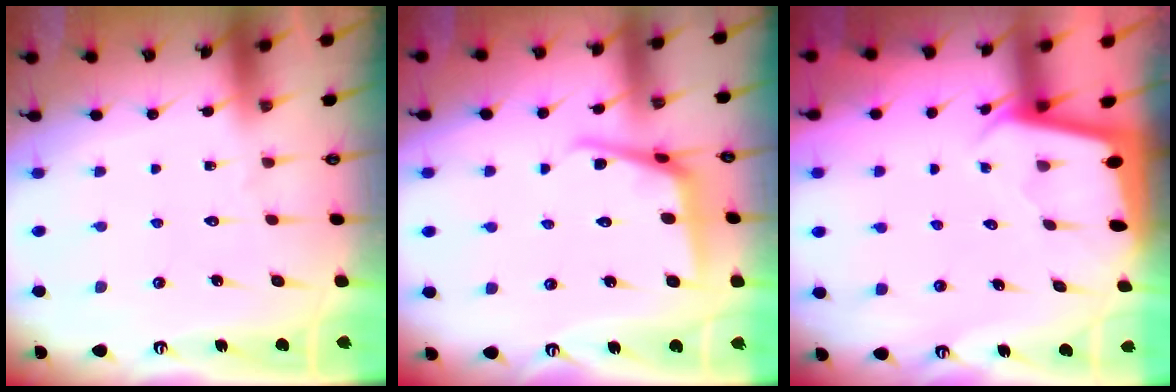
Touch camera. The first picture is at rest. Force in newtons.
{"total": 8.6, "press": 8.5, "slide": 0.7}
{"total": 1.9, "press": 1.9, "slide": 0.1}